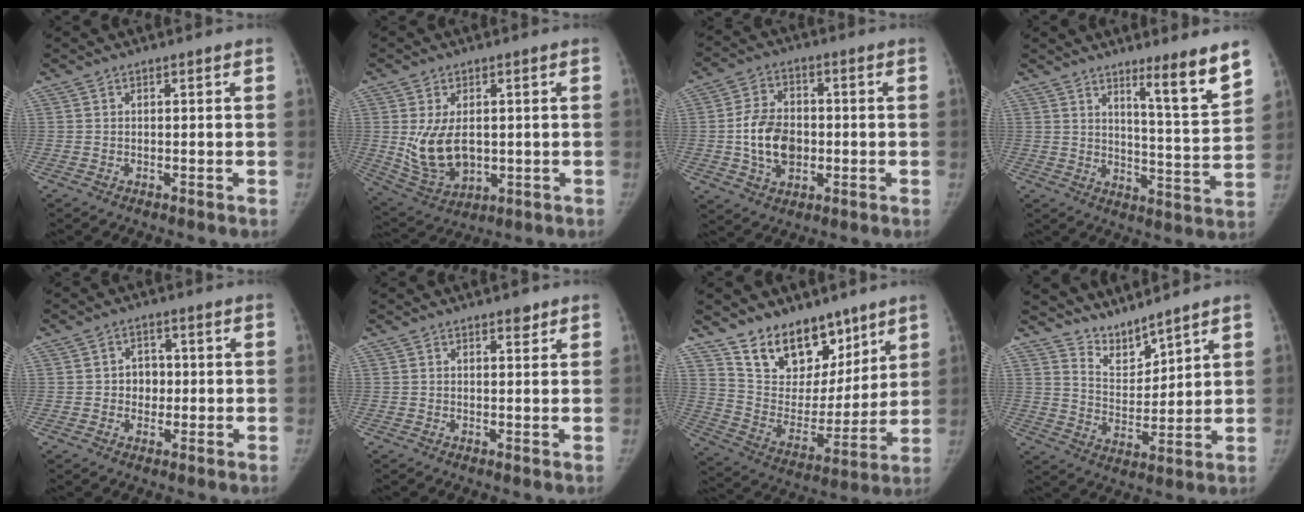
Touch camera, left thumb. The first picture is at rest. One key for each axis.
{"total": 10.7, "fx": 0.3, "fy": 6.8, "fz": 8.2, "tx": -0.138, "ty": -0.011, "tz": 0.026}
{"total": 11.1, "fx": -1.1, "fy": 7.9, "fz": 7.7, "tx": -0.116, "ty": 0.011, "tz": -0.020}
{"total": 10.7, "fx": 7.2, "fy": 0.1, "fz": 7.8, "tx": -0.105, "ty": -0.063, "tz": 0.111}
{"total": 4.1, "fx": -0.1, "fy": 3.5, "fz": 2.1, "tx": -0.002, "ty": 0.008, "tz": -0.005}
{"total": 1.7, "fx": 1.2, "fy": 0.8, "fz": 0.9, "tx": 0.002, "ty": -0.005, "tz": 0.015}
{"total": 18.0, "fx": 12.7, "fy": 10.4, "fz": 7.4, "tx": -0.056, "ty": -0.081, "tz": 0.222}
{"total": 6.6, "fx": 6.4, "fy": 1.3, "fz": 1.1, "tx": -0.005, "ty": -0.059, "tz": 0.134}